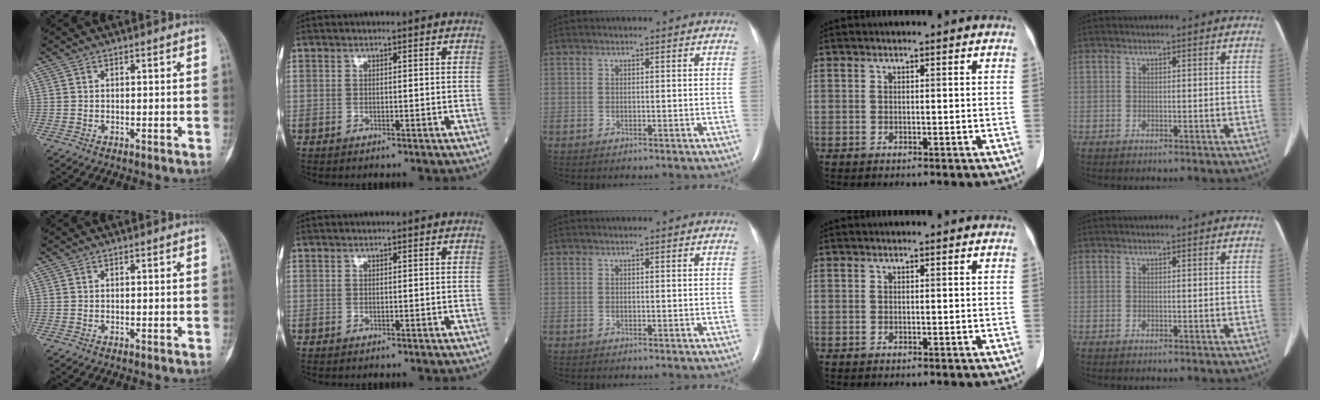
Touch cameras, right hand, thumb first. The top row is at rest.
{}